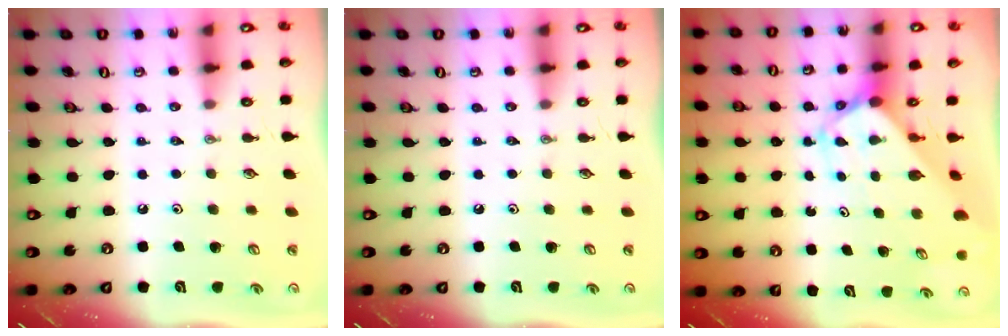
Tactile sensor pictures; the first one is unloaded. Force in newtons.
{"total": 0.0}
{"total": 3.1, "press": 3.1, "slide": 0.2}